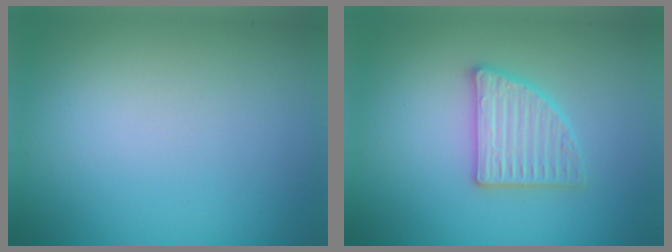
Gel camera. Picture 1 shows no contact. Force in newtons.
{"total": 3.1, "press": 3.1, "slide": 0.7}